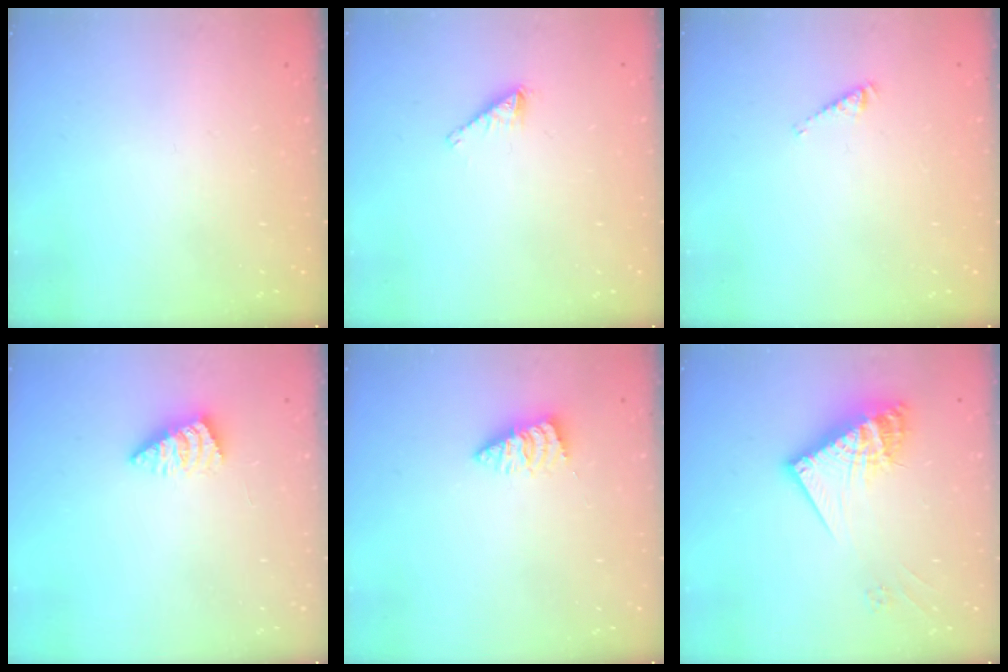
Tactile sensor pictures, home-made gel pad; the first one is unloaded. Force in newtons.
{"total": 1.6, "press": 1.6, "slide": 0.2}
{"total": 3.0, "press": 2.9, "slide": 0.4}
{"total": 2.6, "press": 2.6, "slide": 0.4}
{"total": 2.3, "press": 2.3, "slide": 0.1}
{"total": 15.1, "press": 15.1, "slide": 1.2}